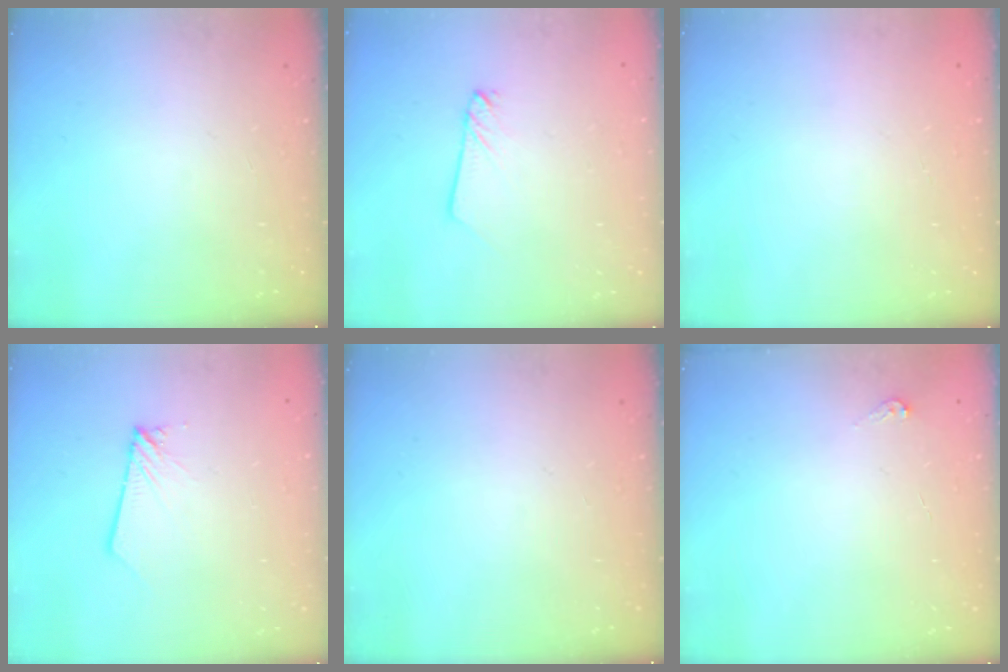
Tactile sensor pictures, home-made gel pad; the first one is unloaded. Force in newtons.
{"total": 2.1, "press": 2.1, "slide": 0.2}
{"total": 0.0}
{"total": 1.9, "press": 1.9, "slide": 0.1}
{"total": 0.0}
{"total": 3.4, "press": 3.4, "slide": 0.3}